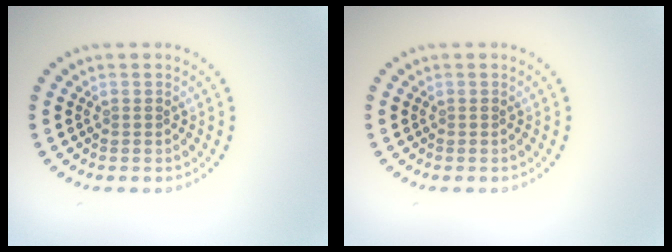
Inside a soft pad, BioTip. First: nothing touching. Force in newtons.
{"total": 0.0}